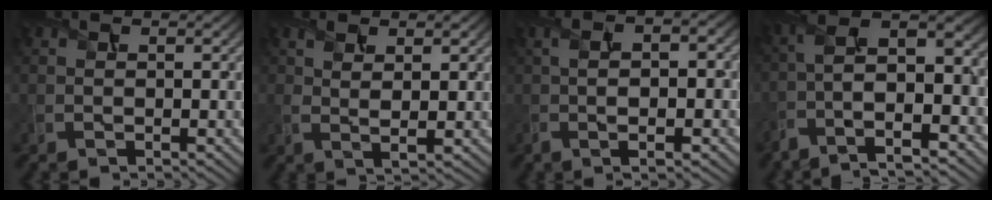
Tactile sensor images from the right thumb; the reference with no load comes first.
{"total": 2.9, "force": [1.4, 0.9, 2.4], "torque": [-0.058, -0.003, 0.028]}
{"total": 6.7, "force": [-0.7, 2.2, 6.3], "torque": [-0.109, -0.003, 0.000]}
{"total": 12.7, "force": [-5.1, 4.4, 10.8], "torque": [-0.230, 0.000, -0.084]}